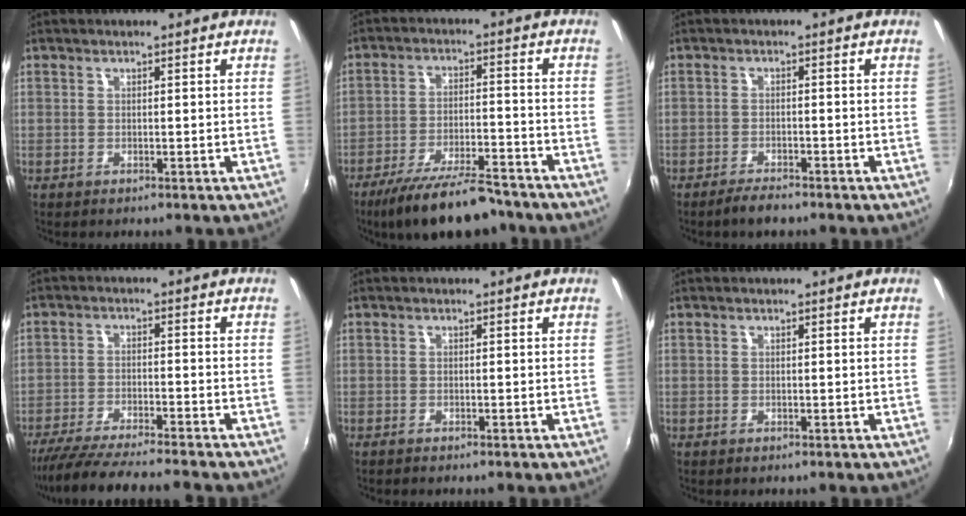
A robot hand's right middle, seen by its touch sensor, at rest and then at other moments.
{"total": 14.4, "force": [-11.8, 3.4, 7.6], "torque": [-0.156, -0.019, -0.189]}
{"total": 3.3, "force": [-2.8, 0.8, 1.6], "torque": [-0.044, -0.006, -0.054]}
{"total": 13.8, "force": [-12.4, 0.0, 6.1], "torque": [-0.133, -0.020, -0.205]}
{"total": 0.6, "force": [-0.6, 0.0, 0.2], "torque": [-0.006, -0.001, -0.011]}
{"total": 0.0}